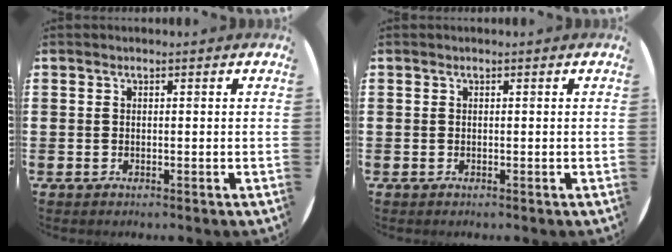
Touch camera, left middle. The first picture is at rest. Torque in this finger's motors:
{"motor_torque": [-0.01, 0.01, 0.00, 0.00]}